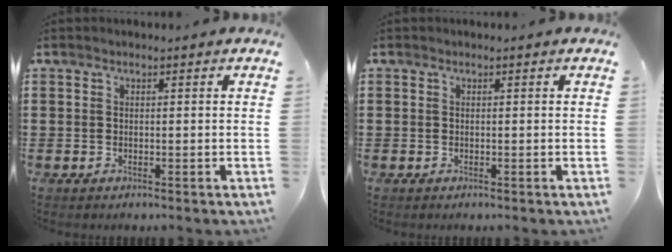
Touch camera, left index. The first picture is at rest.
{"total": 0.0}